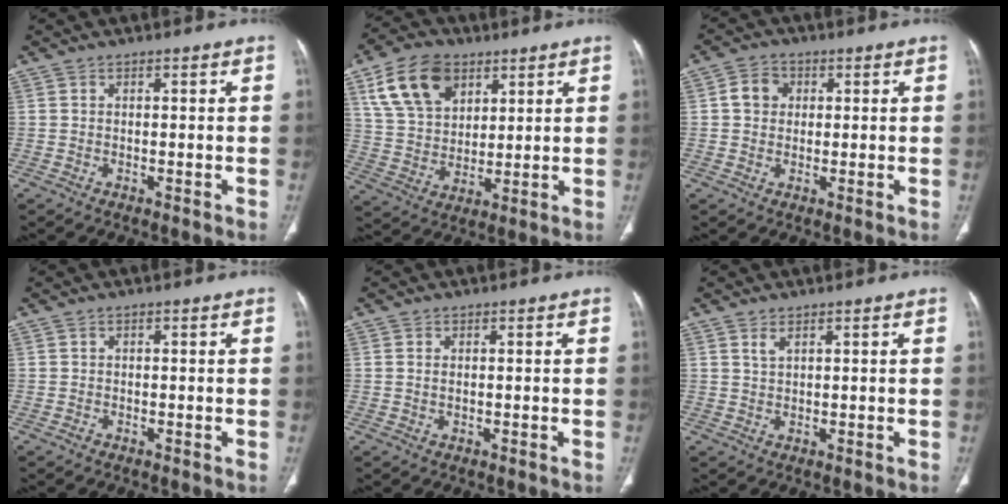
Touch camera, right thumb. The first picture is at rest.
{"total": 14.2, "force": [7.1, 9.2, 8.2], "torque": [-0.131, -0.017, 0.140]}
{"total": 4.4, "force": [0.9, 3.8, 2.1], "torque": [-0.021, 0.007, 0.011]}
{"total": 0.0}
{"total": 0.8, "force": [0.2, 0.4, 0.7], "torque": [-0.018, 0.002, 0.008]}
{"total": 1.4, "force": [1.0, 0.4, 0.9], "torque": [-0.020, -0.002, 0.025]}